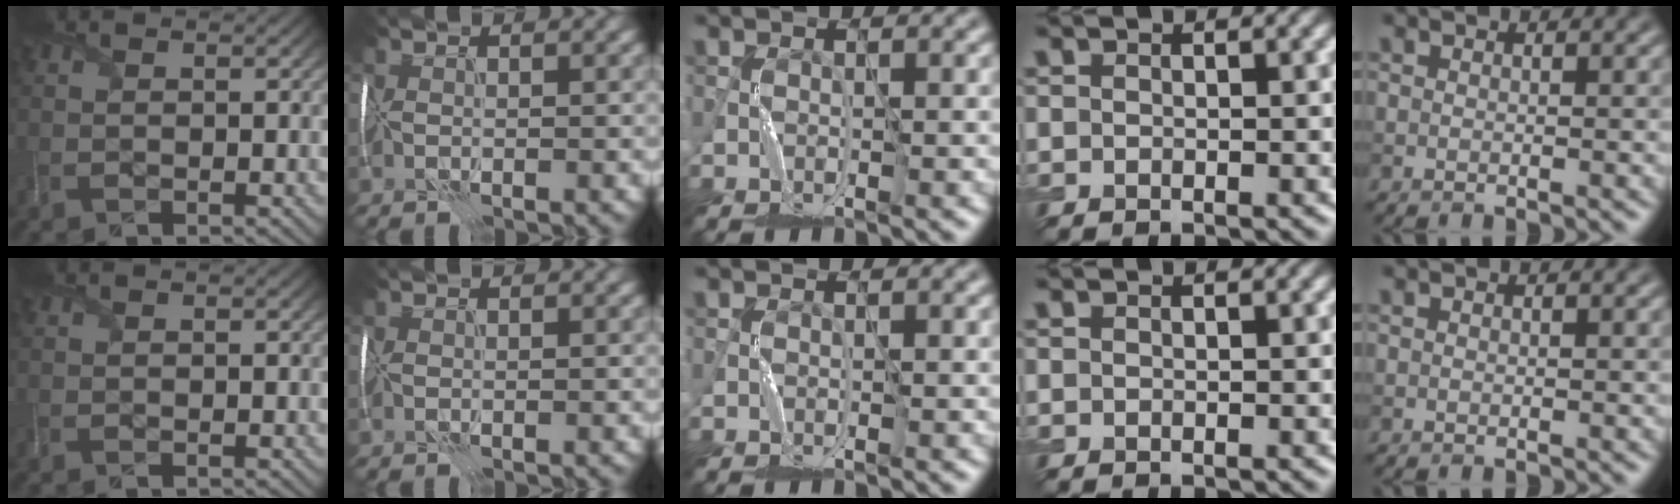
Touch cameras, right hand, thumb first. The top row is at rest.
{}